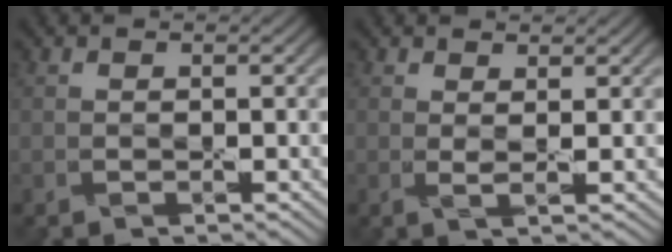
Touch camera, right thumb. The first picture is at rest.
{"total": 1.3, "force": [0.8, 0.2, 1.0], "torque": [-0.025, -0.002, 0.012]}